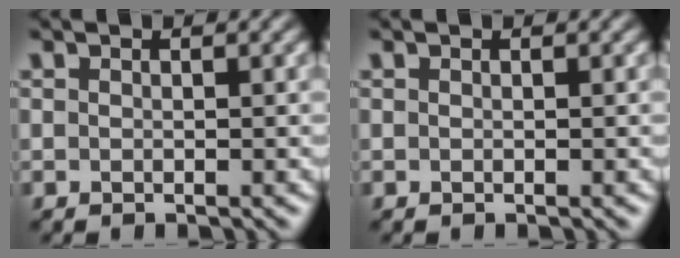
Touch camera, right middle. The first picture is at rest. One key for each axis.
{"total": 0.0}